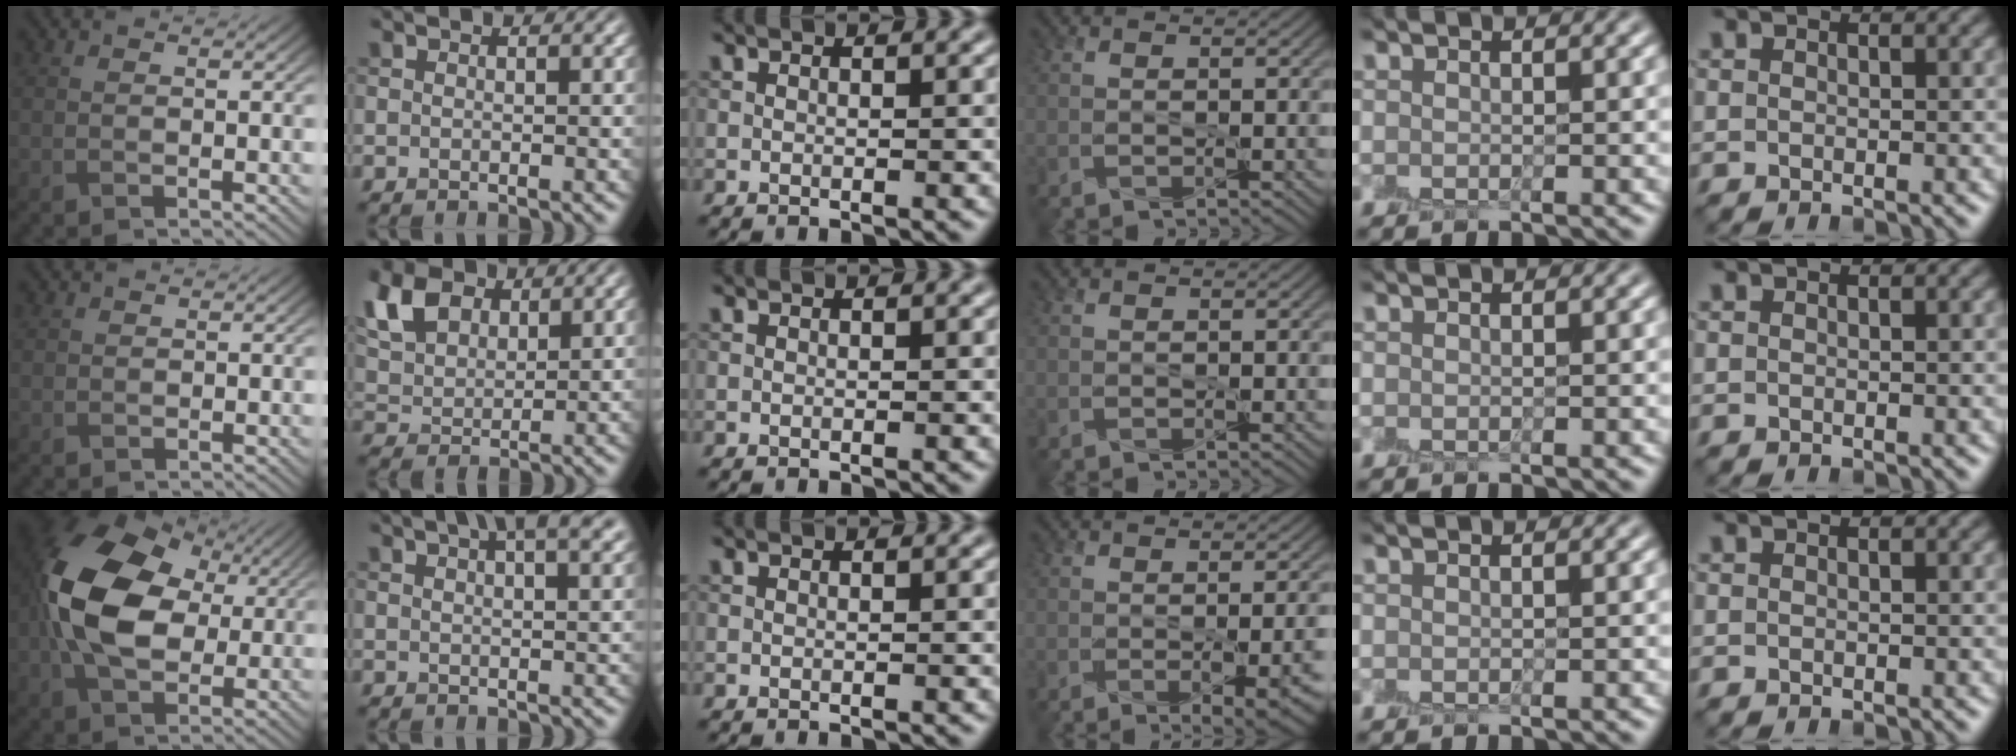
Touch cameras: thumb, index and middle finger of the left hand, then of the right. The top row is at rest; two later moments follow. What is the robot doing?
{"motion": "peel", "object": "small bumper sticker"}